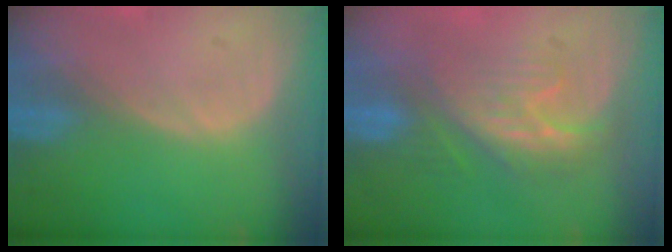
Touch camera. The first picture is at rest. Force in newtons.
{"total": 7.5, "press": 7.2, "slide": 1.9}